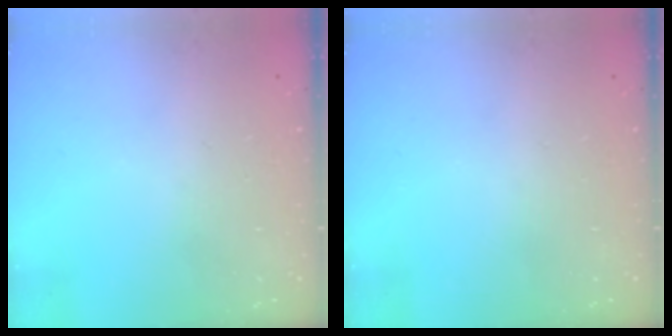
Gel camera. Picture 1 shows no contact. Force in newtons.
{"total": 0.0}